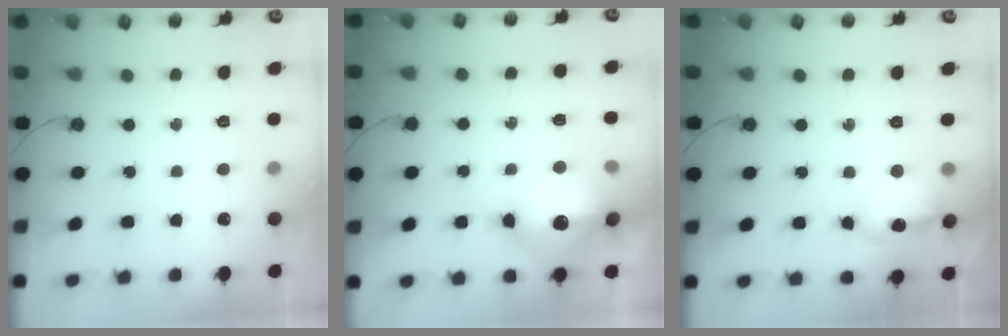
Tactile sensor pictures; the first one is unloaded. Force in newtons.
{"total": 15.4, "press": 15.3, "slide": 1.6}
{"total": 13.8, "press": 13.7, "slide": 1.1}